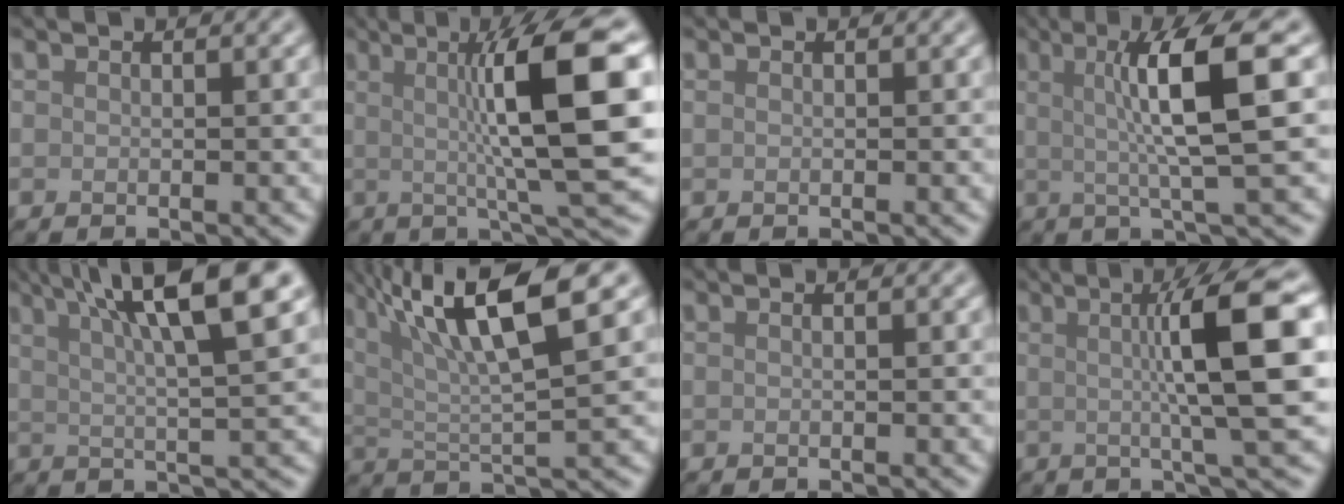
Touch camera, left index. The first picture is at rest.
{"total": 10.7, "force": [1.5, 1.5, 10.5], "torque": [-0.134, 0.006, 0.025]}
{"total": 0.0}
{"total": 7.7, "force": [1.4, 1.1, 7.5], "torque": [-0.110, 0.012, 0.022]}
{"total": 9.9, "force": [4.7, 1.6, 8.5], "torque": [-0.101, 0.026, 0.068]}
{"total": 9.9, "force": [4.9, 2.0, 8.3], "torque": [-0.129, 0.014, 0.083]}
{"total": 0.6, "force": [0.1, 0.2, 0.5], "torque": [-0.006, 0.000, -0.004]}
{"total": 9.0, "force": [1.3, 1.3, 8.8], "torque": [-0.111, 0.012, 0.018]}